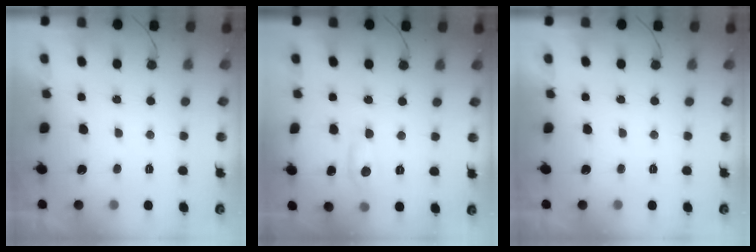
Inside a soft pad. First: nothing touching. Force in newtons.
{"total": 5.5, "press": 5.5, "slide": 0.4}
{"total": 0.0}